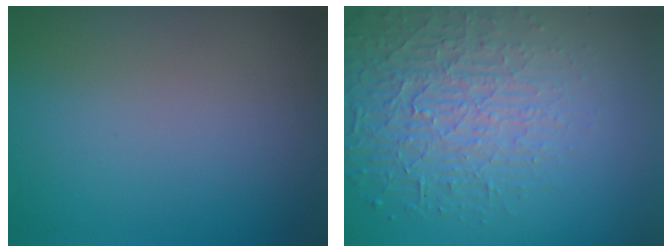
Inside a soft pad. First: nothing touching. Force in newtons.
{"total": 5.1, "press": 4.3, "slide": 2.6}